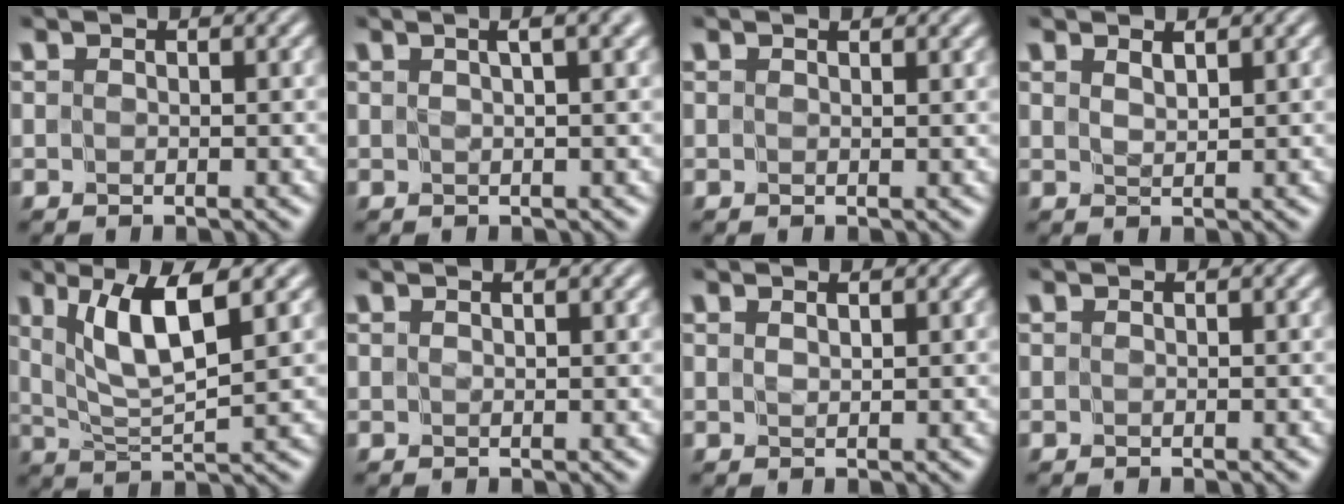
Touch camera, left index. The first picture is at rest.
{"total": 5.6, "force": [2.8, 2.2, 4.3], "torque": [-0.032, 0.023, 0.009]}
{"total": 1.5, "force": [1.1, 0.5, 0.9], "torque": [-0.006, -0.003, 0.010]}
{"total": 1.0, "force": [1.0, 0.0, 0.3], "torque": [-0.002, -0.001, 0.016]}
{"total": 6.1, "force": [2.3, 1.2, 5.5], "torque": [-0.095, -0.004, 0.043]}
{"total": 1.2, "force": [0.7, 0.2, 0.9], "torque": [-0.011, -0.002, 0.009]}
{"total": 0.7, "force": [0.7, 0.0, 0.2], "torque": [0.001, -0.004, 0.007]}
{"total": 0.0}